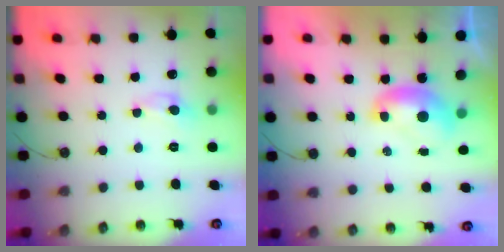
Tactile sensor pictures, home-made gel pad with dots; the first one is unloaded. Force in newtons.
{"total": 1.6, "press": 1.5, "slide": 0.1}